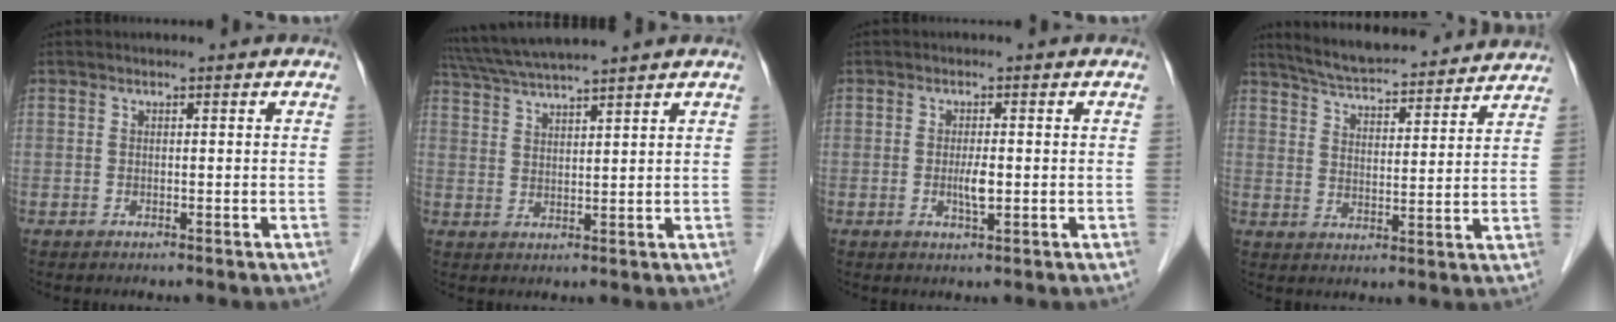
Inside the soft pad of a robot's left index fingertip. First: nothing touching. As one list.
[{"total": 9.3, "force": [8.4, -0.9, 4.0], "torque": [-0.076, 0.031, 0.141]}, {"total": 2.5, "force": [-0.3, 0.5, 2.4], "torque": [-0.049, -0.002, -0.005]}, {"total": 18.9, "force": [17.5, 2.8, 6.5], "torque": [-0.101, 0.024, 0.245]}]